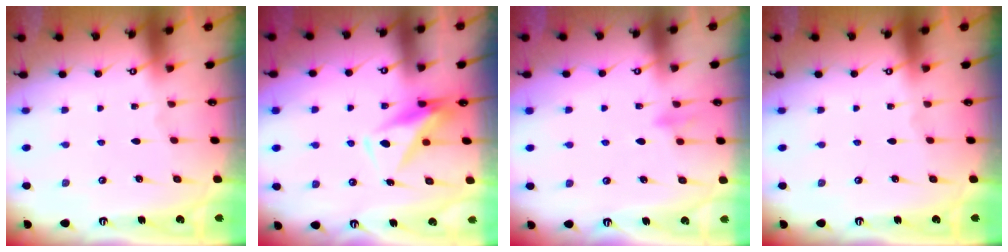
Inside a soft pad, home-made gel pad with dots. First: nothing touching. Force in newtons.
{"total": 8.1, "press": 8.0, "slide": 1.4}
{"total": 8.3, "press": 8.1, "slide": 1.6}
{"total": 0.0}